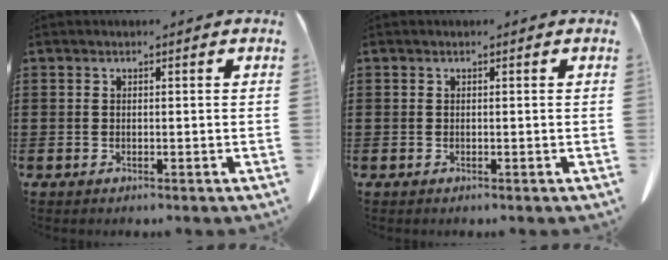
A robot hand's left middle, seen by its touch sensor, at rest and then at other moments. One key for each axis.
{"total": 0.0}